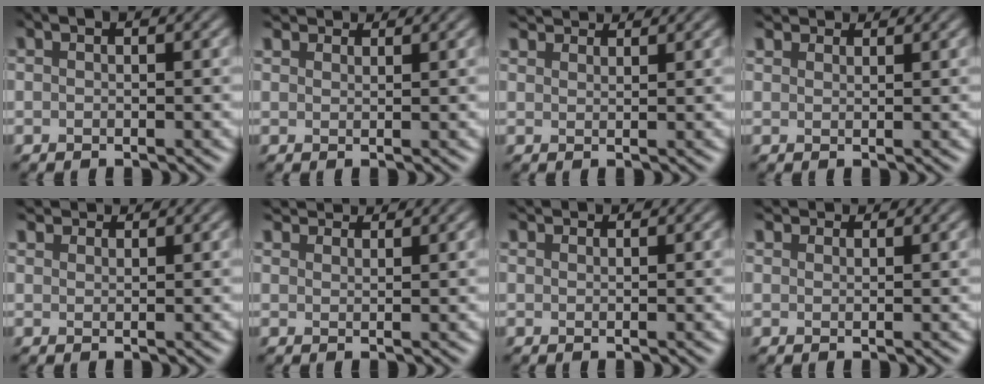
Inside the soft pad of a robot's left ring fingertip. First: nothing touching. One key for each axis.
{"total": 3.3, "fx": 3.0, "fy": 1.0, "fz": 0.8, "tx": -0.026, "ty": 0.003, "tz": 0.051}
{"total": 4.2, "fx": 3.9, "fy": 0.9, "fz": 1.0, "tx": -0.032, "ty": 0.003, "tz": 0.067}
{"total": 3.2, "fx": 3.0, "fy": 0.9, "fz": 0.8, "tx": -0.025, "ty": 0.003, "tz": 0.050}
{"total": 3.6, "fx": 3.3, "fy": 1.0, "fz": 0.9, "tx": -0.028, "ty": 0.003, "tz": 0.058}
{"total": 4.4, "fx": 4.2, "fy": 1.0, "fz": 1.1, "tx": -0.035, "ty": 0.001, "tz": 0.071}
{"total": 2.3, "fx": 2.2, "fy": 0.4, "fz": 0.5, "tx": -0.014, "ty": 0.002, "tz": 0.030}
{"total": 2.9, "fx": 2.7, "fy": 0.9, "fz": 0.7, "tx": -0.022, "ty": 0.003, "tz": 0.043}